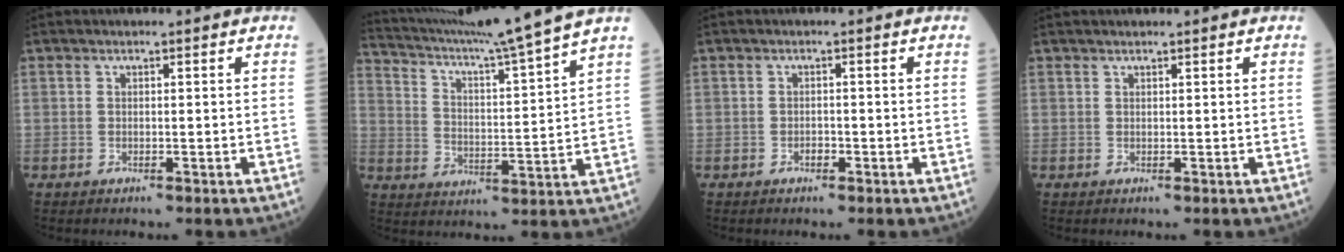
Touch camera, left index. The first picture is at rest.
{"total": 17.0, "force": [15.2, -3.0, 7.1], "torque": [-0.133, -0.036, 0.227]}
{"total": 0.9, "force": [-0.6, 0.4, 0.4], "torque": [-0.003, 0.004, -0.012]}
{"total": 1.1, "force": [1.0, 0.1, 0.4], "torque": [-0.005, 0.021, 0.019]}